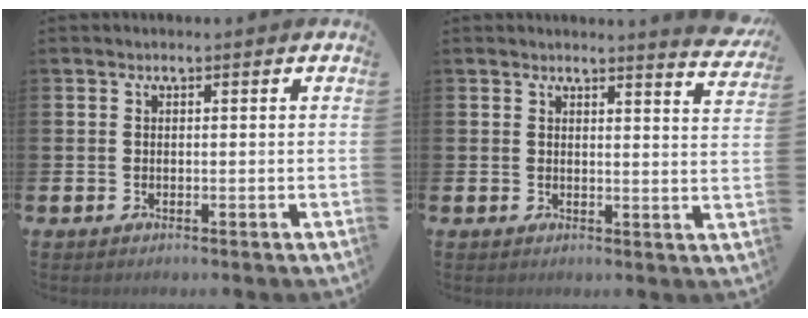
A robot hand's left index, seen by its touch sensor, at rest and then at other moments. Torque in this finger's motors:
{"motor_torque": [-0.27, -0.26, -0.25, 0.05]}